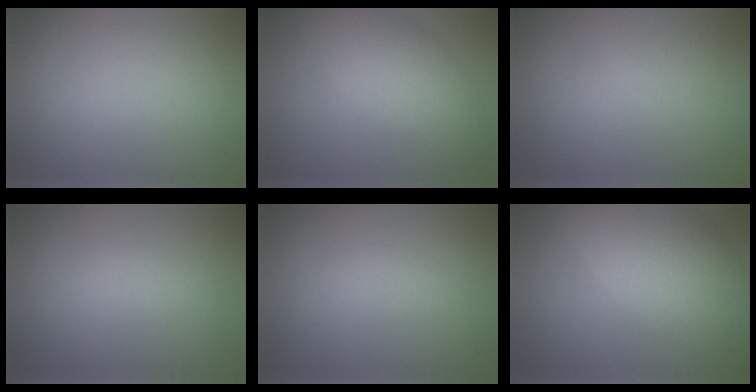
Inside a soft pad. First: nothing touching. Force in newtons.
{"total": 5.6, "press": 5.6, "slide": 0.1}
{"total": 0.0}
{"total": 1.4, "press": 1.4, "slide": 0.1}
{"total": 1.3, "press": 1.3, "slide": 0.0}
{"total": 11.0, "press": 11.0, "slide": 0.8}